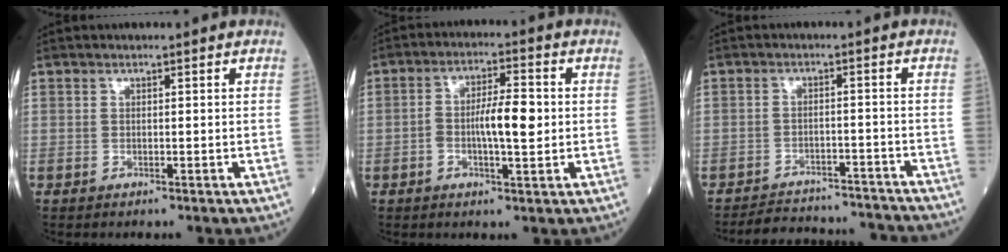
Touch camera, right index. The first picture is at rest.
{"total": 6.9, "force": [-0.4, 1.8, 6.7], "torque": [-0.120, 0.014, -0.005]}
{"total": 11.9, "force": [-11.5, 2.5, 1.6], "torque": [-0.024, 0.014, -0.151]}